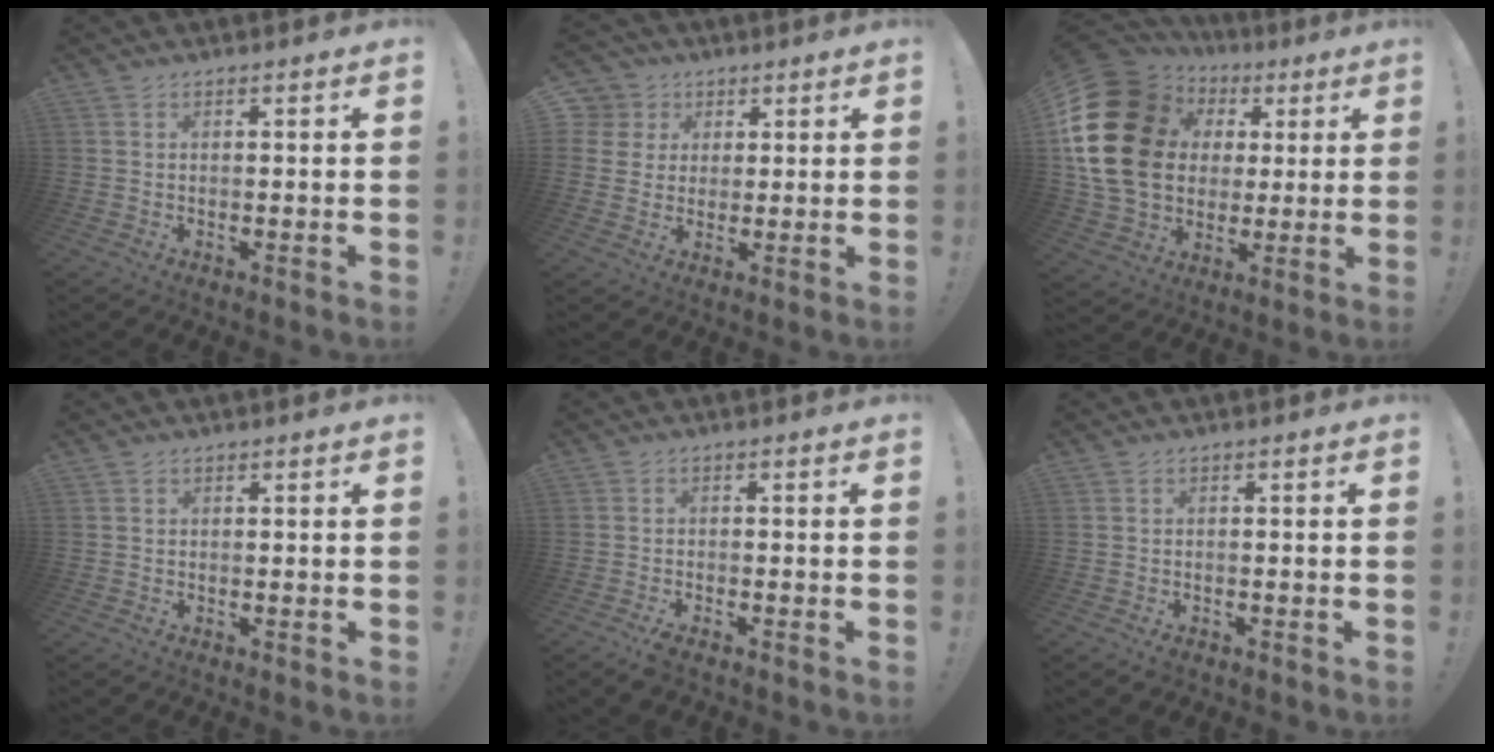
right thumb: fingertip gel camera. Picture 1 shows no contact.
{"total": 6.3, "force": [1.8, 5.9, 1.2], "torque": [-0.028, -0.014, 0.037]}
{"total": 23.9, "force": [3.5, 18.6, 14.5], "torque": [-0.268, -0.010, 0.092]}
{"total": 0.5, "force": [0.1, 0.5, -0.1], "torque": [0.003, 0.001, 0.001]}
{"total": 2.7, "force": [-2.2, 0.4, 1.5], "torque": [-0.035, 0.001, -0.041]}
{"total": 1.4, "force": [-1.0, 0.7, 0.7], "torque": [-0.009, 0.005, -0.017]}